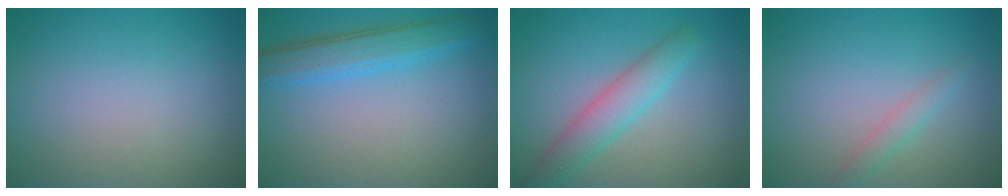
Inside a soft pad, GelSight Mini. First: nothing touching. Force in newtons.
{"total": 4.7, "press": 4.7, "slide": 0.1}
{"total": 3.6, "press": 3.6, "slide": 0.0}
{"total": 1.4, "press": 1.4, "slide": 0.1}